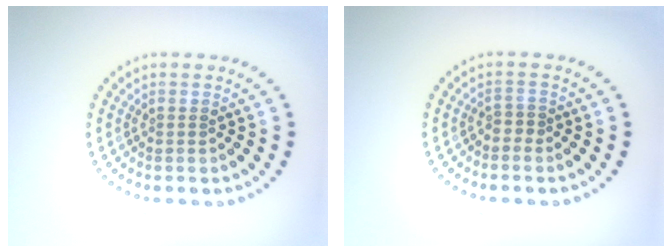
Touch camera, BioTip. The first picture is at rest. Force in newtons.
{"total": 0.9, "press": 0.5, "slide": 0.8}